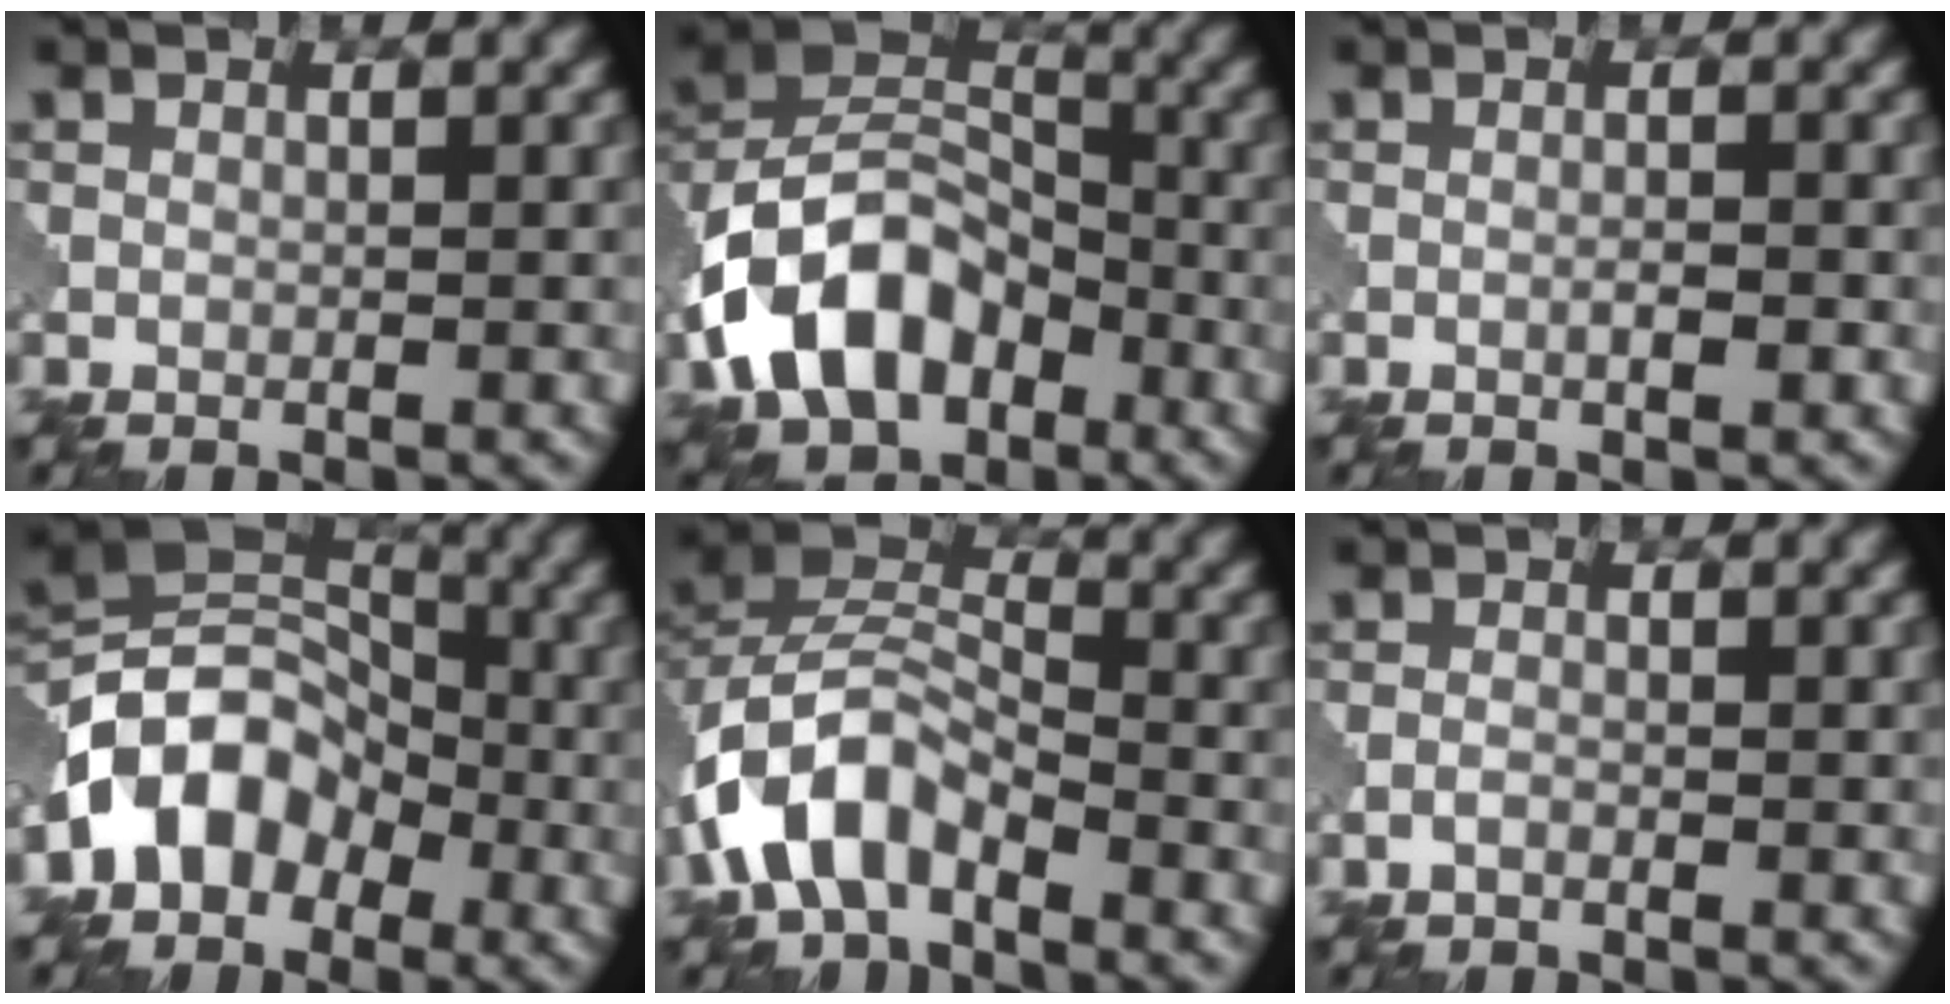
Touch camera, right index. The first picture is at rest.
{"total": 12.0, "force": [-4.9, 7.9, 7.5], "torque": [-0.147, 0.005, -0.103]}
{"total": 1.2, "force": [-0.4, 0.2, 1.1], "torque": [-0.019, 0.001, -0.008]}
{"total": 7.4, "force": [-3.3, 5.4, 3.8], "torque": [-0.054, 0.017, -0.082]}
{"total": 7.3, "force": [-3.7, 4.1, 4.8], "torque": [-0.096, 0.009, -0.085]}
{"total": 0.8, "force": [-0.5, 0.2, 0.5], "torque": [-0.012, 0.002, -0.013]}